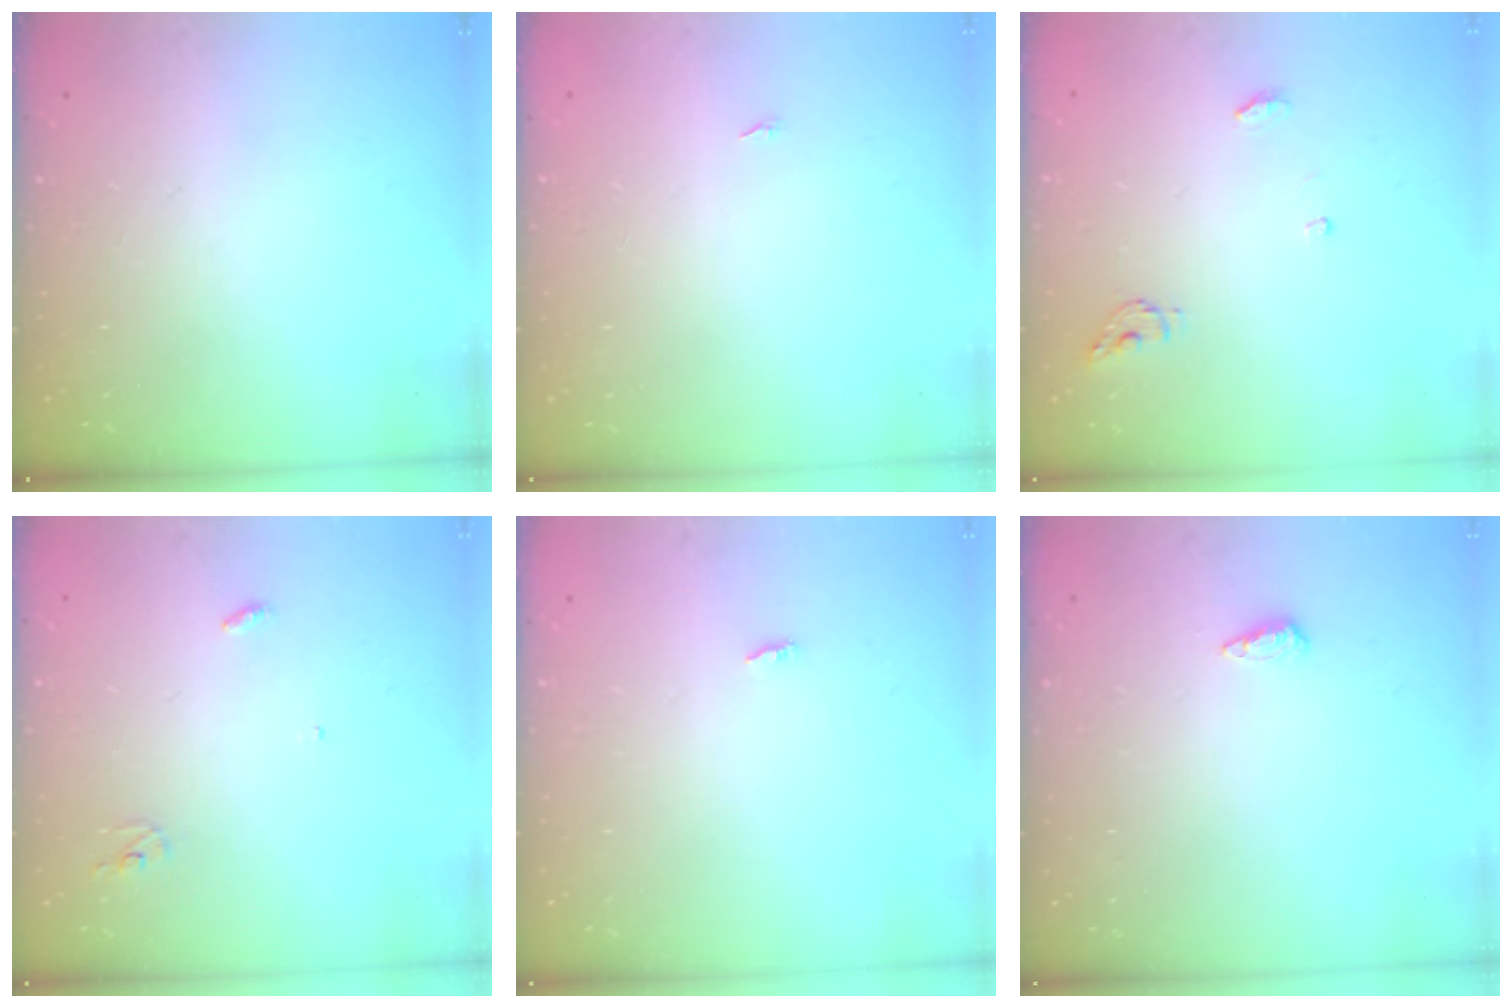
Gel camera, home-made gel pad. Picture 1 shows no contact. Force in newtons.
{"total": 4.0, "press": 1.3, "slide": 3.7}
{"total": 4.3, "press": 4.3, "slide": 0.4}
{"total": 3.0, "press": 2.9, "slide": 0.2}
{"total": 1.8, "press": 1.8, "slide": 0.2}
{"total": 6.1, "press": 6.0, "slide": 1.0}